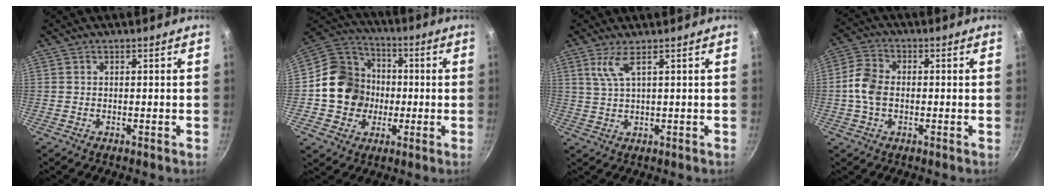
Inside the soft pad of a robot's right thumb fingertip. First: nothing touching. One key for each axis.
{"total": 15.1, "fx": -1.1, "fy": 13.5, "fz": 6.7, "tx": -0.089, "ty": 0.034, "tz": -0.029}
{"total": 4.0, "fx": 1.9, "fy": 0.6, "fz": 3.5, "tx": -0.077, "ty": -0.009, "tz": 0.045}
{"total": 6.9, "fx": -0.7, "fy": 4.8, "fz": 4.8, "tx": -0.089, "ty": 0.018, "tz": -0.025}